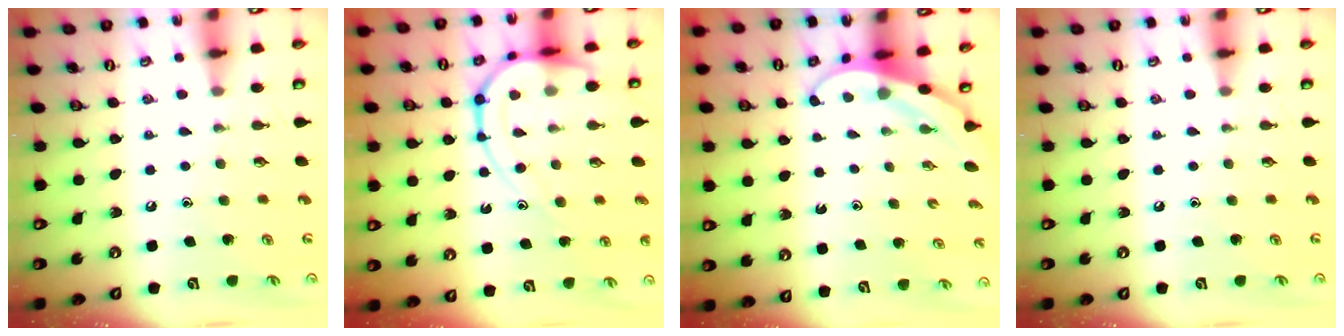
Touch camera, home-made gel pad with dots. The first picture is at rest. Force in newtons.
{"total": 13.9, "press": 13.8, "slide": 1.4}
{"total": 3.1, "press": 3.1, "slide": 0.1}
{"total": 0.0}